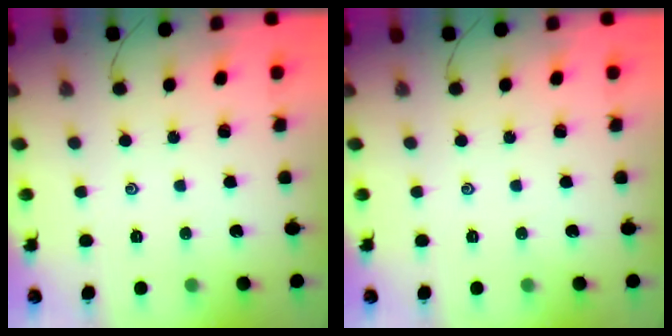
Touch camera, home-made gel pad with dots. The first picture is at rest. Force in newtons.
{"total": 0.0}